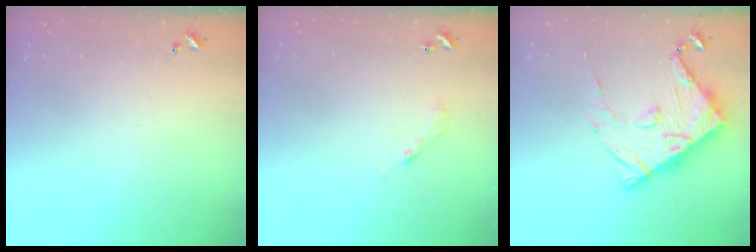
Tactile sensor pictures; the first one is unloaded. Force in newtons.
{"total": 3.6, "press": 3.6, "slide": 0.2}
{"total": 14.1, "press": 14.0, "slide": 1.6}